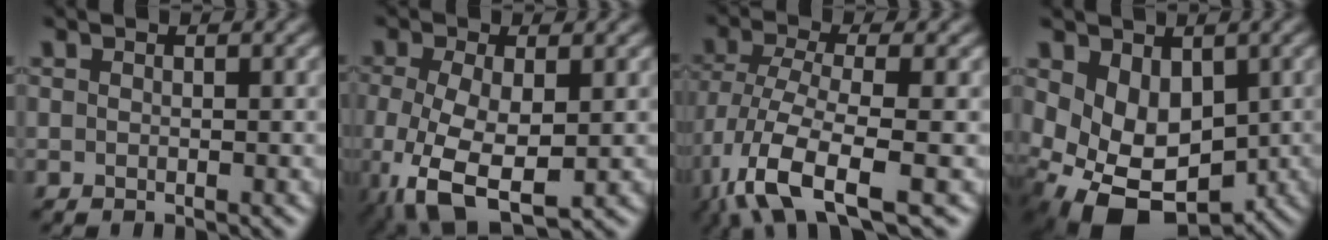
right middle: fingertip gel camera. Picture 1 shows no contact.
{"total": 6.9, "force": [-1.9, 3.3, 5.8], "torque": [-0.134, -0.017, -0.030]}
{"total": 9.3, "force": [-4.5, 3.2, 7.5], "torque": [-0.162, -0.014, -0.091]}
{"total": 8.5, "force": [-1.0, 5.9, 6.1], "torque": [-0.119, -0.028, -0.005]}